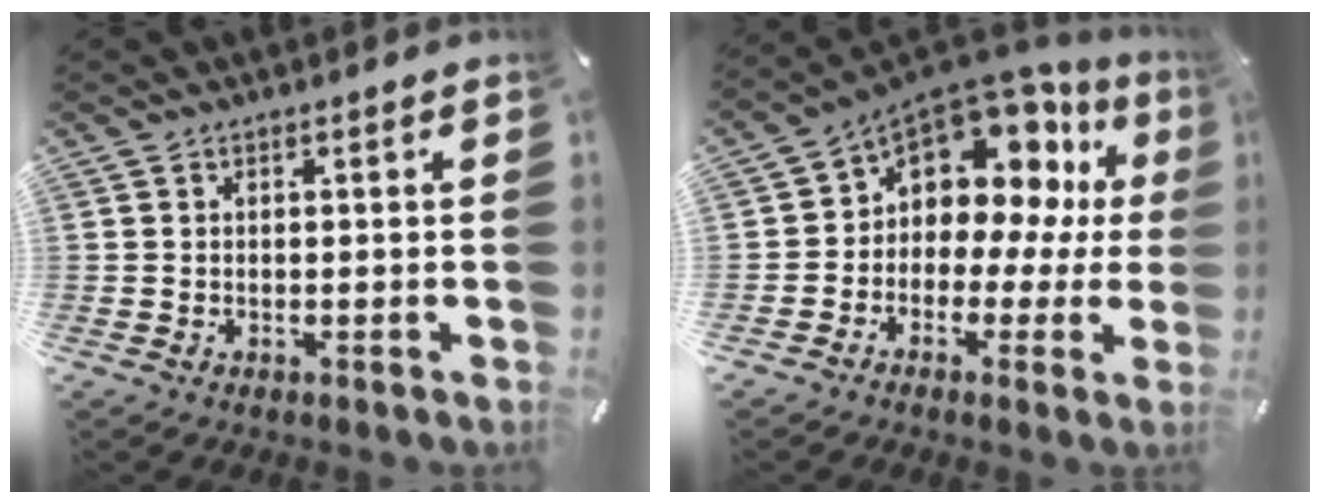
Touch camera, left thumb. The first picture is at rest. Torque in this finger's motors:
{"motor_torque": [2.14, 2.87, 0.57, 0.12, 0.10]}